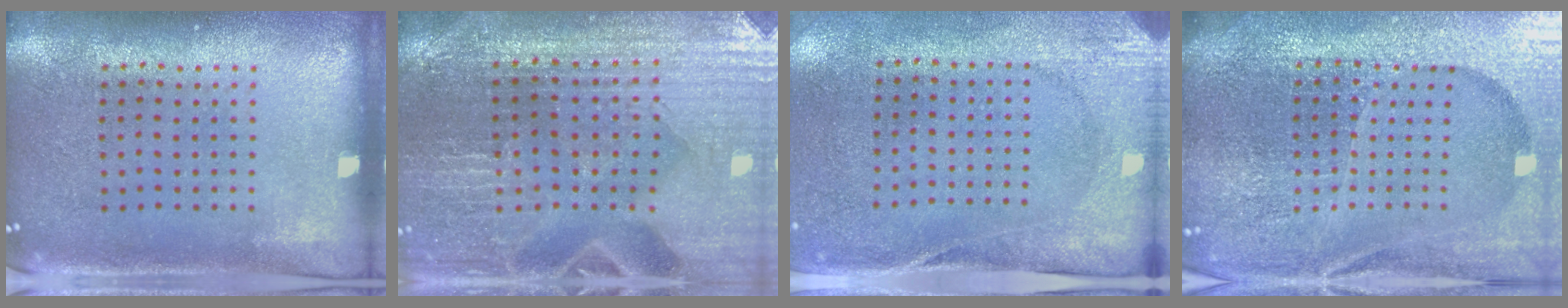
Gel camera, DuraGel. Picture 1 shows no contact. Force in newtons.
{"total": 2.2, "press": 2.1, "slide": 0.2}
{"total": 2.7, "press": 2.1, "slide": 1.7}
{"total": 6.2, "press": 5.5, "slide": 2.9}